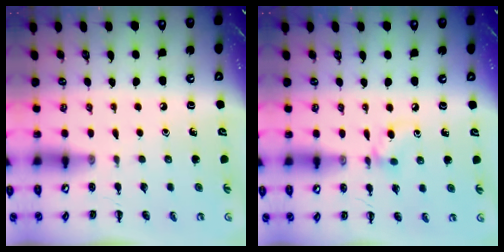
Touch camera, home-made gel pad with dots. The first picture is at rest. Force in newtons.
{"total": 7.0, "press": 6.7, "slide": 2.0}